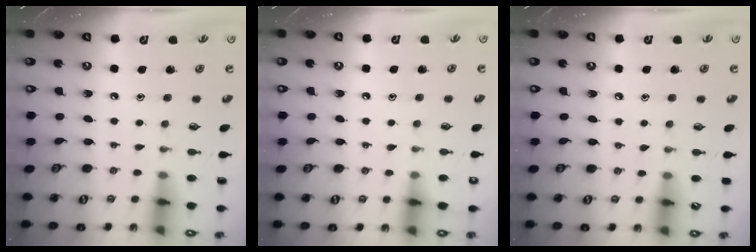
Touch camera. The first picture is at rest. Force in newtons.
{"total": 4.5, "press": 4.4, "slide": 0.6}
{"total": 2.8, "press": 2.8, "slide": 0.4}